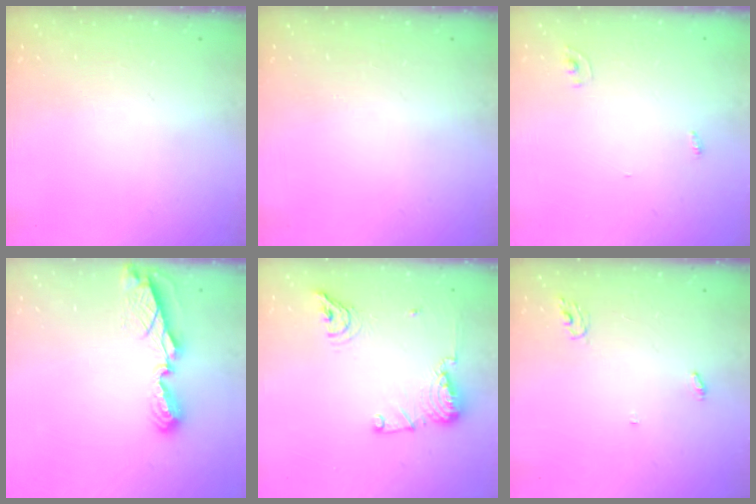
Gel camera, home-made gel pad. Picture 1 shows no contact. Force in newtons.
{"total": 0.0}
{"total": 2.4, "press": 2.4, "slide": 0.2}
{"total": 7.7, "press": 7.7, "slide": 0.7}
{"total": 11.6, "press": 11.5, "slide": 1.6}
{"total": 3.7, "press": 3.7, "slide": 0.2}